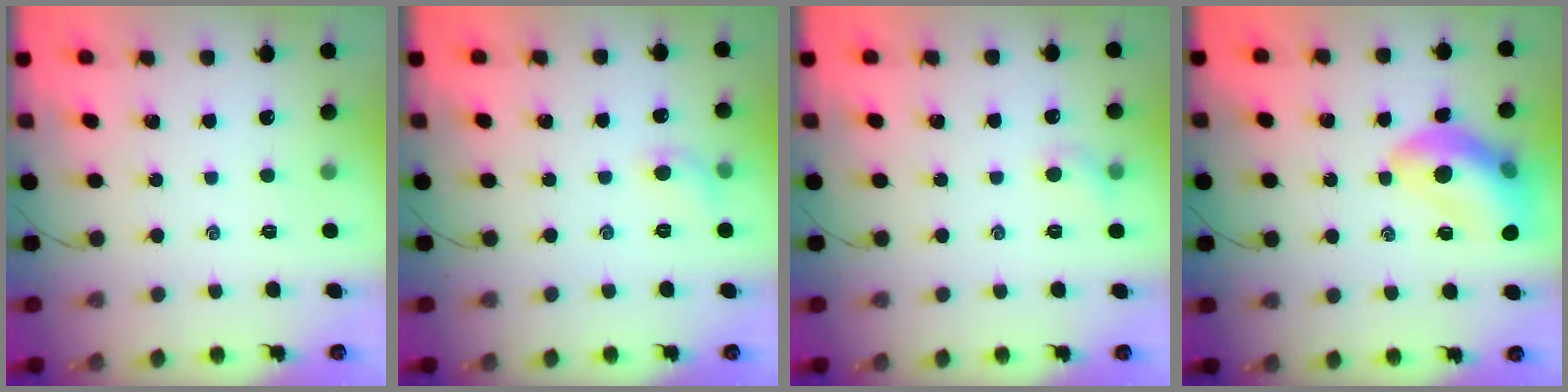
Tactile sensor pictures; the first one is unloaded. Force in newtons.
{"total": 5.6, "press": 5.4, "slide": 1.3}
{"total": 5.4, "press": 5.2, "slide": 1.4}
{"total": 14.0, "press": 13.7, "slide": 3.0}